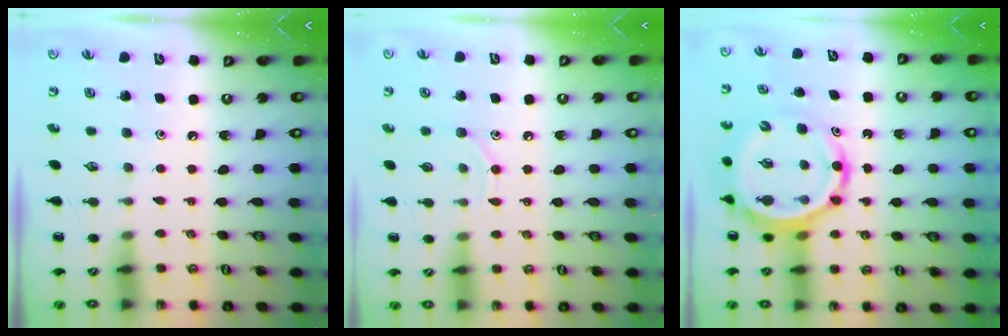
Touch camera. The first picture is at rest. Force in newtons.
{"total": 5.5, "press": 5.3, "slide": 1.3}
{"total": 10.3, "press": 9.9, "slide": 2.8}